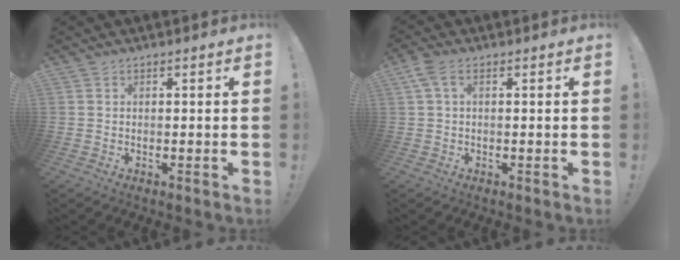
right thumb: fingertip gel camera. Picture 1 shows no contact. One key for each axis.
{"total": 3.7, "fx": 1.1, "fy": 1.8, "fz": 3.1, "tx": -0.067, "ty": 0.008, "tz": 0.024}